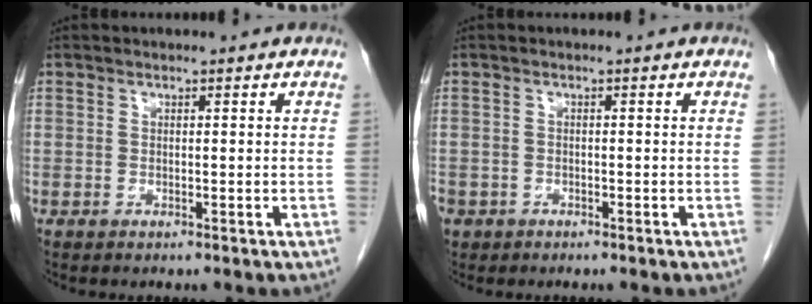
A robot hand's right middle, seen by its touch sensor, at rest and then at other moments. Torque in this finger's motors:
{"motor_torque": [0.71, 0.00, 1.05, 0.21]}